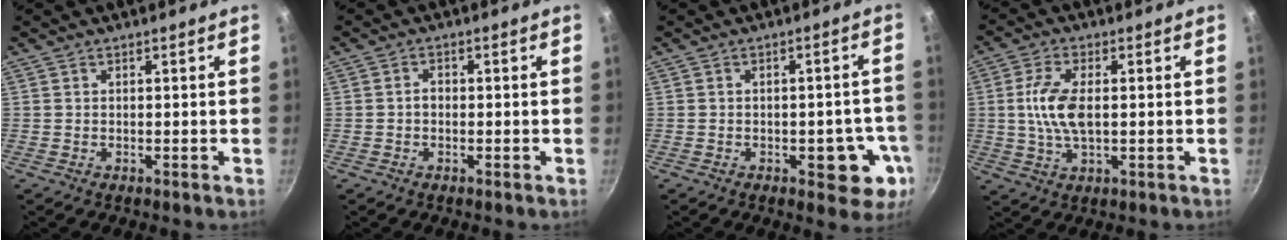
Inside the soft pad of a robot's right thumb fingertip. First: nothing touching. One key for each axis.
{"total": 1.5, "fx": -0.3, "fy": 1.1, "fz": 0.9, "tx": -0.012, "ty": 0.011, "tz": -0.006}
{"total": 8.6, "fx": -2.7, "fy": 4.5, "fz": 6.8, "tx": -0.039, "ty": 0.014, "tz": -0.032}
{"total": 8.8, "fx": 0.5, "fy": 4.2, "fz": 7.7, "tx": -0.155, "ty": 0.004, "tz": 0.006}